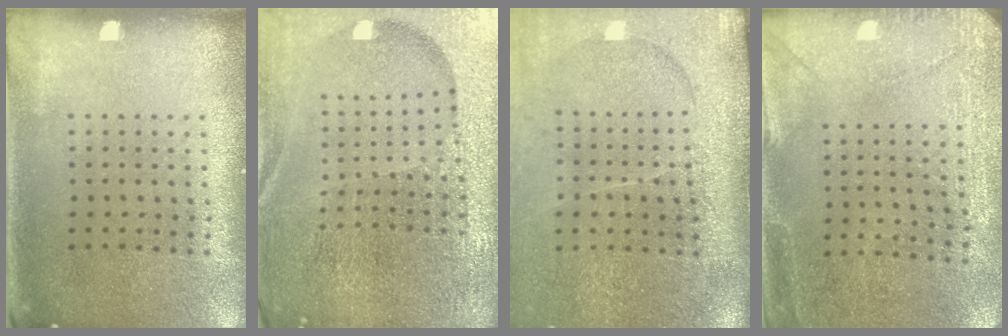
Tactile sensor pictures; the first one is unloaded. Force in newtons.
{"total": 6.3, "press": 5.6, "slide": 3.1}
{"total": 4.6, "press": 3.6, "slide": 2.8}
{"total": 2.9, "press": 2.7, "slide": 1.0}